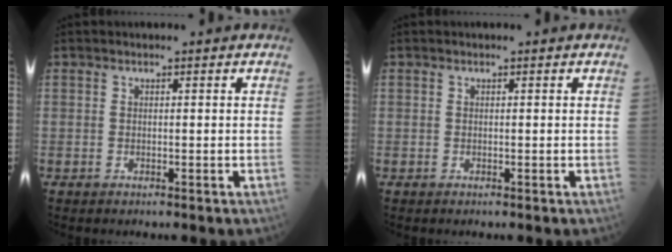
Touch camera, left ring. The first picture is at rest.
{"total": 0.0}